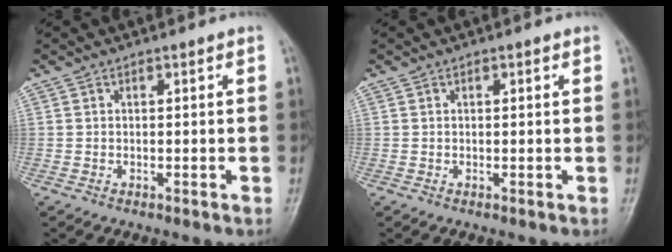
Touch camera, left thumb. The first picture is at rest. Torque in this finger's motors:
{"motor_torque": [0.01, -0.06, -0.31, -0.27, -0.01]}